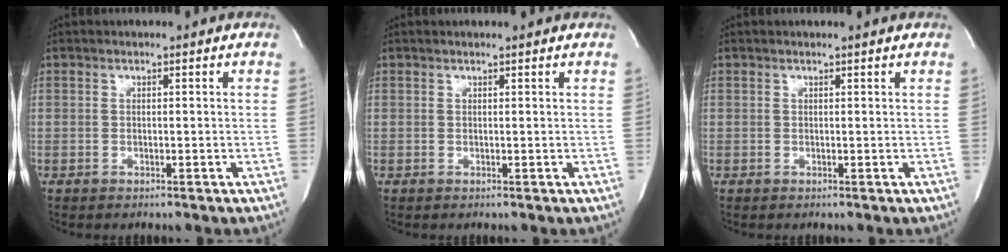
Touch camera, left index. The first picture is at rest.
{"total": 1.4, "force": [1.3, -0.1, 0.5], "torque": [-0.011, 0.010, 0.019]}
{"total": 1.1, "force": [1.0, -0.2, 0.3], "torque": [-0.012, 0.002, 0.015]}